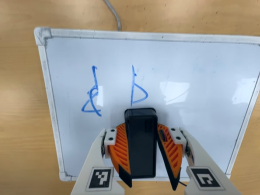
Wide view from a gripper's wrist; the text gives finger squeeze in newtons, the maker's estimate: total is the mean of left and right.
{"total": 7.3, "left": 8.1, "right": 6.4}